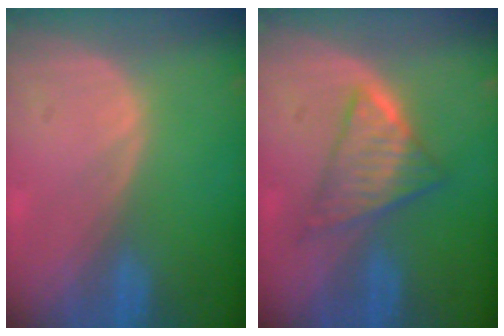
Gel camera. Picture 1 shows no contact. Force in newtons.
{"total": 6.1, "press": 5.8, "slide": 2.1}